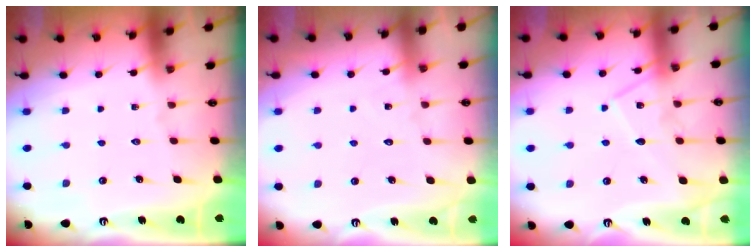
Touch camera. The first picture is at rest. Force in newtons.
{"total": 7.1, "press": 7.1, "slide": 0.5}
{"total": 10.9, "press": 10.9, "slide": 0.9}